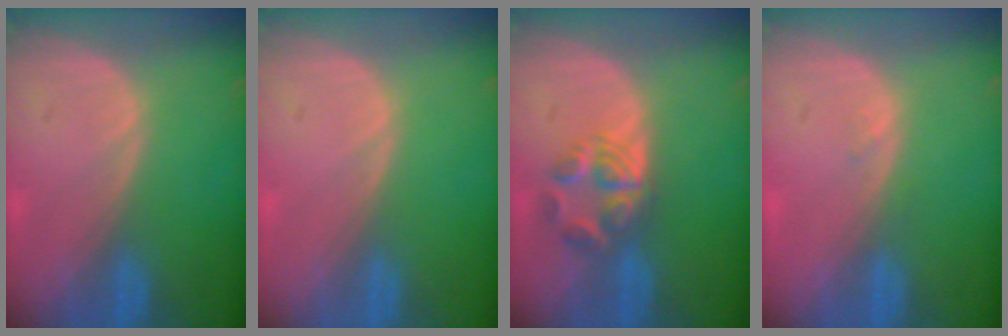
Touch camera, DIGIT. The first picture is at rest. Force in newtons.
{"total": 0.0}
{"total": 5.7, "press": 4.9, "slide": 3.0}
{"total": 0.7, "press": 0.6, "slide": 0.3}